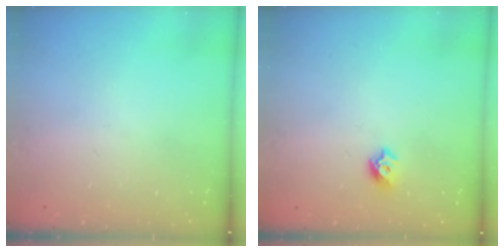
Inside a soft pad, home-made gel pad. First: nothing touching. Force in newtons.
{"total": 5.4, "press": 5.3, "slide": 1.0}